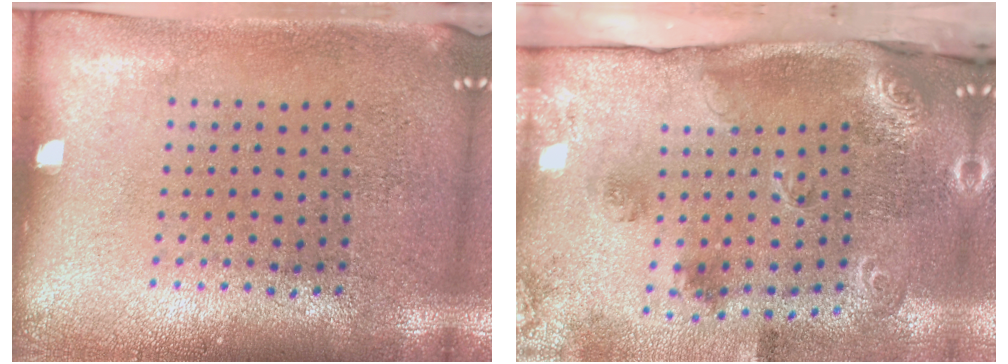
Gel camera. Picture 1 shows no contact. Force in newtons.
{"total": 2.5, "press": 1.9, "slide": 1.7}